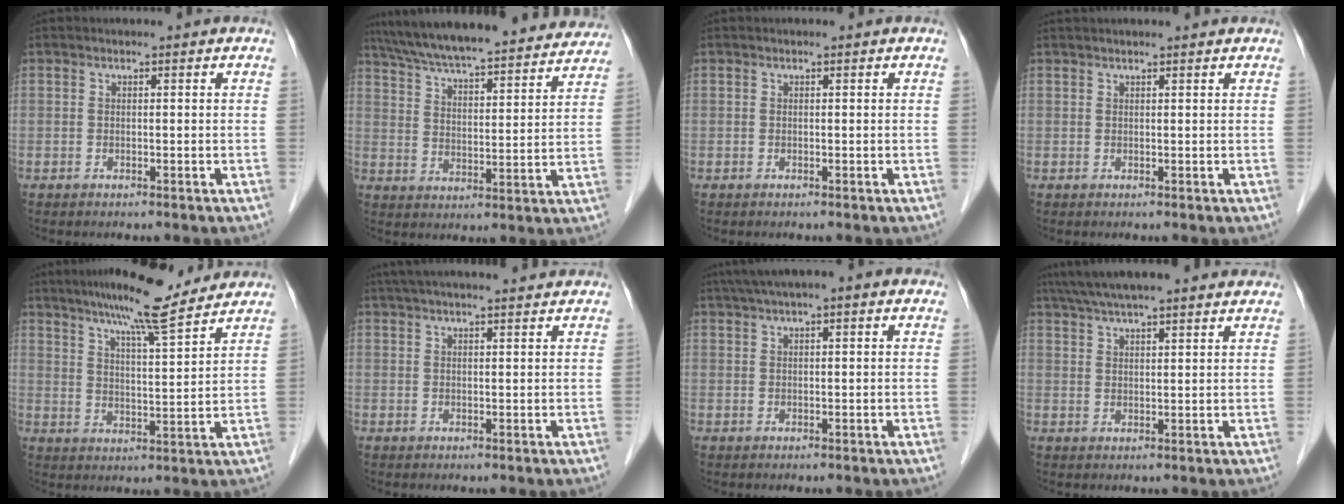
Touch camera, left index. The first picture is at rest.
{"total": 28.7, "force": [25.9, 4.4, 11.5], "torque": [-0.195, -0.009, 0.347]}
{"total": 0.0}
{"total": 4.1, "force": [3.8, 0.1, 1.5], "torque": [-0.017, 0.030, 0.048]}
{"total": 12.0, "force": [10.2, 0.6, 6.3], "torque": [-0.101, 0.007, 0.154]}
{"total": 11.6, "force": [10.2, 0.8, 5.4], "torque": [-0.086, 0.035, 0.141]}
{"total": 7.3, "force": [5.1, 1.0, 5.1], "torque": [-0.083, 0.044, 0.077]}
{"total": 14.0, "force": [11.9, 1.6, 7.3], "torque": [-0.121, 0.051, 0.169]}